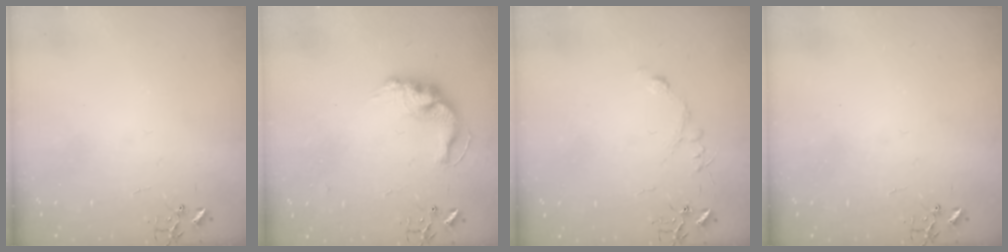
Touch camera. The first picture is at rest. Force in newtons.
{"total": 13.8, "press": 13.8, "slide": 1.0}
{"total": 5.5, "press": 5.5, "slide": 0.6}
{"total": 0.0}